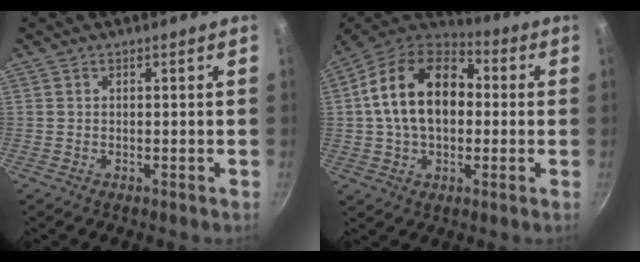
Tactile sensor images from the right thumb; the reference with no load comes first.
{"total": 19.2, "force": [1.5, 12.9, 14.1], "torque": [-0.221, 0.034, 0.009]}